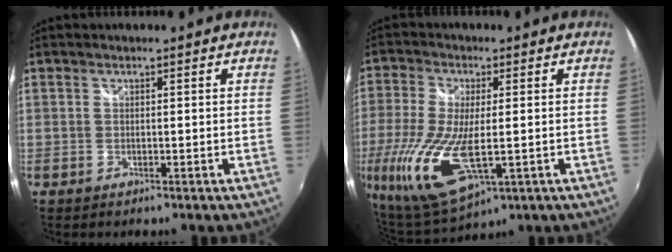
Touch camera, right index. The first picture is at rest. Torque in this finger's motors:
{"motor_torque": [2.14, 0.00, 1.05, 0.21]}